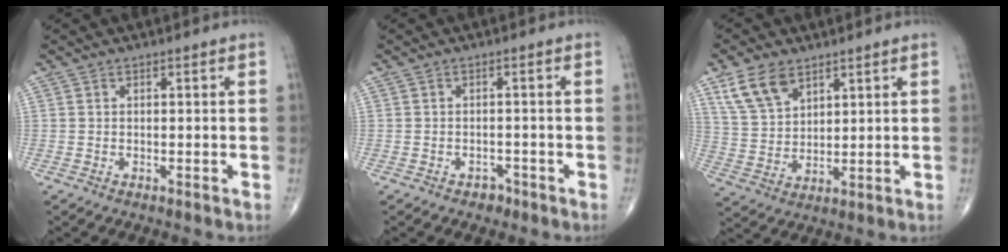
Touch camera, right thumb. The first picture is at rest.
{"total": 1.8, "force": [-1.2, 1.2, 0.5], "torque": [-0.004, 0.007, -0.016]}
{"total": 9.1, "force": [5.5, 5.3, 5.0], "torque": [-0.085, -0.020, 0.117]}